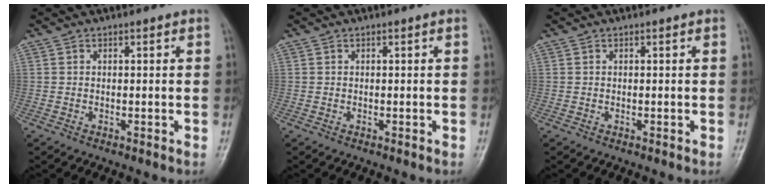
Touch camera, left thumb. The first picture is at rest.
{"total": 0.0}
{"total": 0.0}